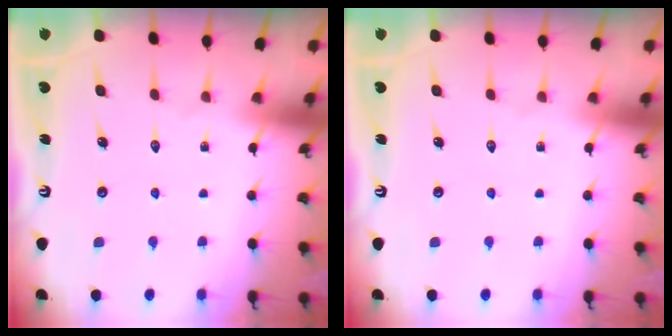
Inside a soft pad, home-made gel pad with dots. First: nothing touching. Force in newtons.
{"total": 0.0}